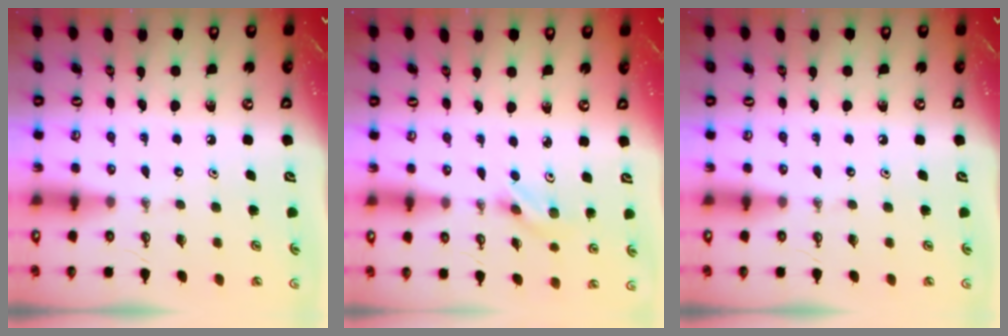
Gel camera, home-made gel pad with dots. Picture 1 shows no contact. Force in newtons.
{"total": 2.9, "press": 2.8, "slide": 0.7}
{"total": 0.0}